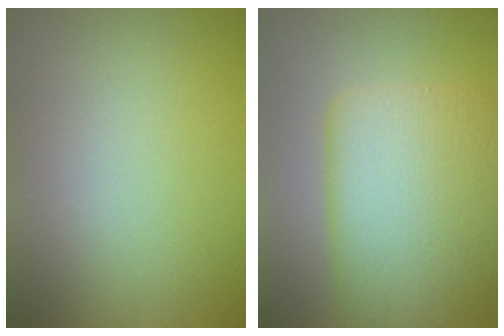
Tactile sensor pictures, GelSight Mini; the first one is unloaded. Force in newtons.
{"total": 9.2, "press": 9.2, "slide": 0.6}